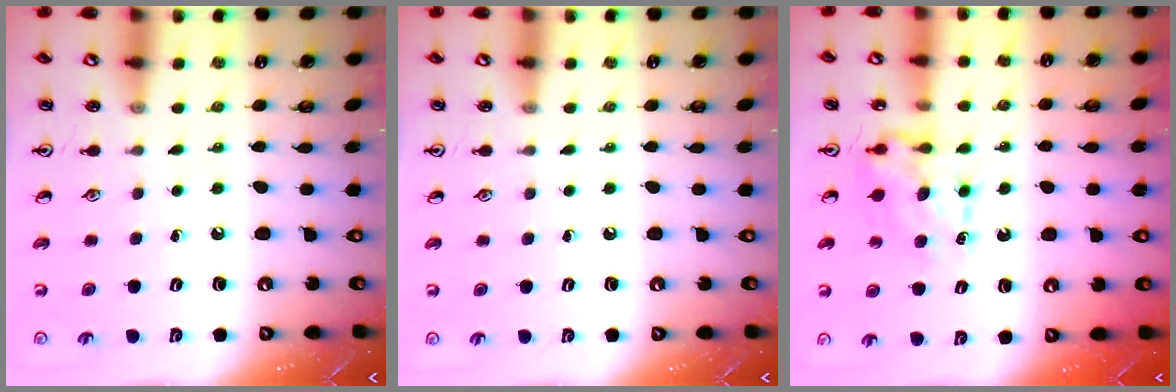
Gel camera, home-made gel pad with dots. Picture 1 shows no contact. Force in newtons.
{"total": 0.0}
{"total": 7.1, "press": 7.1, "slide": 0.6}